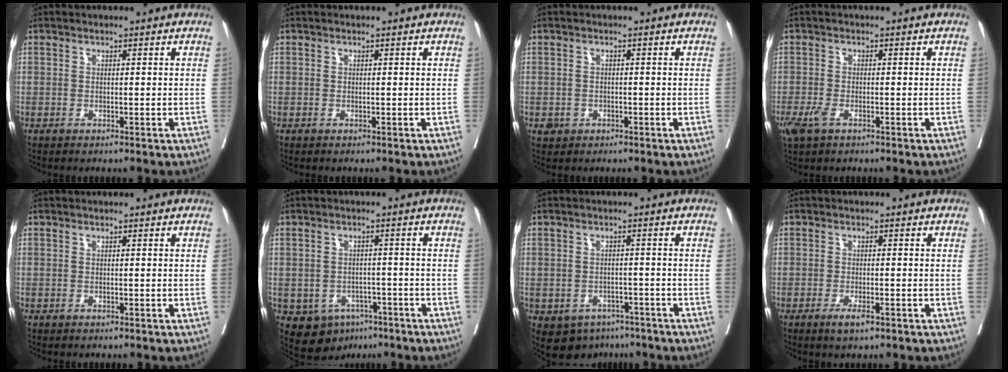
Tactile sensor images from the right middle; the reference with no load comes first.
{"total": 0.0}
{"total": 1.6, "force": [-0.6, 1.5, 0.3], "torque": [-0.001, 0.005, -0.006]}
{"total": 3.1, "force": [-1.6, 1.3, 2.2], "torque": [-0.054, -0.006, -0.028]}
{"total": 0.0}
{"total": 6.7, "force": [-3.8, 5.1, 2.3], "torque": [-0.031, 0.009, -0.044]}
{"total": 6.9, "force": [-4.4, 5.1, 1.8], "torque": [-0.027, 0.008, -0.055]}
{"total": 2.5, "force": [-1.5, 0.6, 2.0], "torque": [-0.033, -0.002, -0.024]}